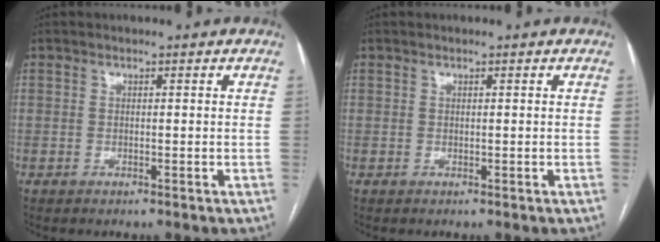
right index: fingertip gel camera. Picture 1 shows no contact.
{"total": 0.0}